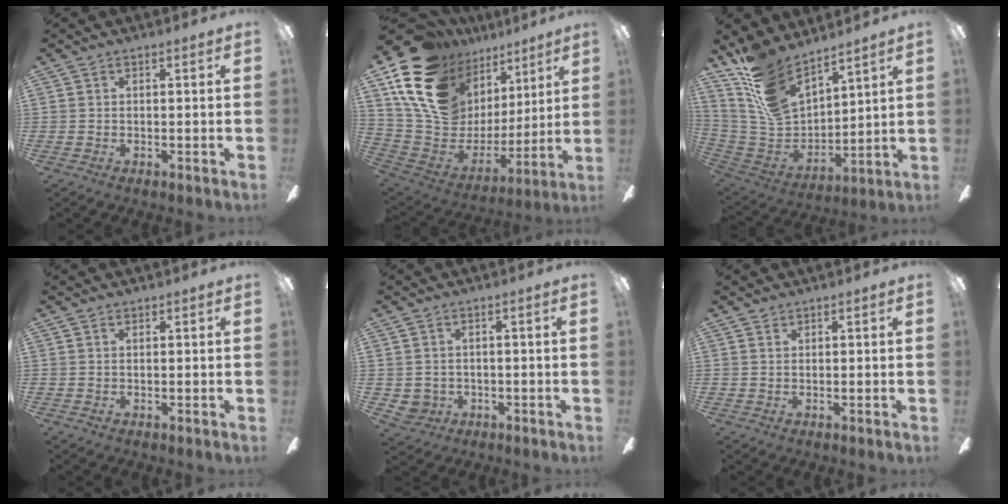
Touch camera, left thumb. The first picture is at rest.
{"total": 20.2, "force": [11.9, 13.1, 9.8], "torque": [-0.210, -0.069, 0.232]}
{"total": 16.4, "force": [12.1, 7.6, 7.9], "torque": [-0.194, -0.081, 0.229]}
{"total": 0.8, "force": [0.6, 0.4, 0.3], "torque": [-0.006, 0.001, 0.012]}
{"total": 2.7, "force": [0.5, 2.6, 0.5], "torque": [-0.023, 0.000, 0.008]}
{"total": 1.1, "force": [0.9, 0.5, 0.2], "torque": [-0.004, 0.001, 0.018]}